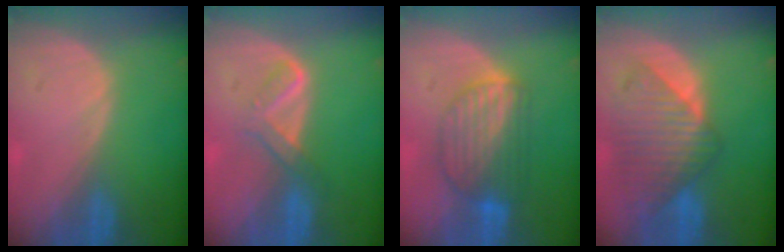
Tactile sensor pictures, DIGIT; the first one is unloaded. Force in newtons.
{"total": 3.6, "press": 3.6, "slide": 0.3}
{"total": 7.4, "press": 7.2, "slide": 1.7}
{"total": 9.6, "press": 8.5, "slide": 4.5}